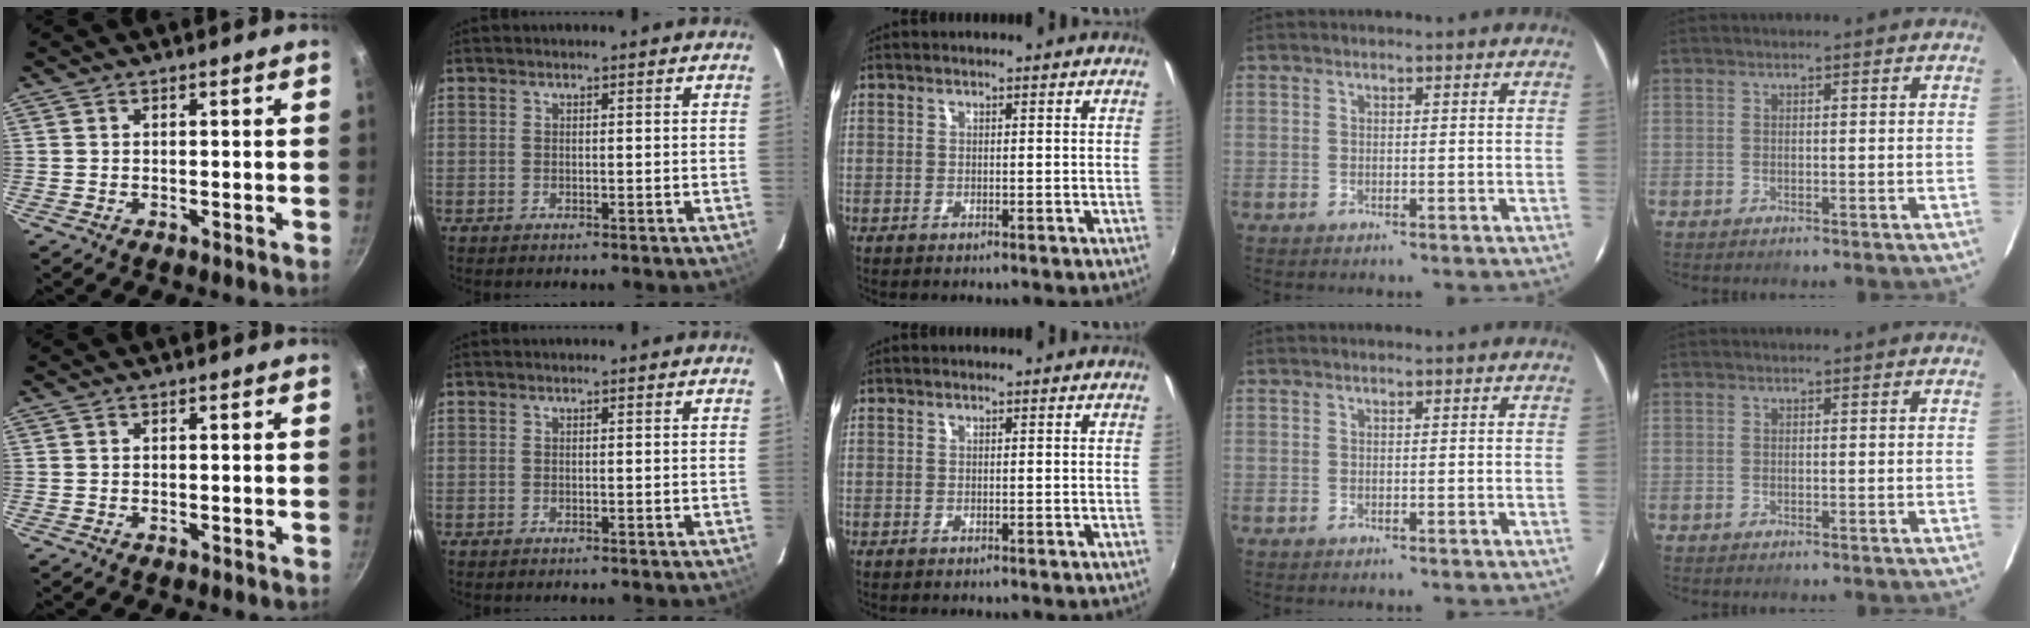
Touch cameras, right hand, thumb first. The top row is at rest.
{}